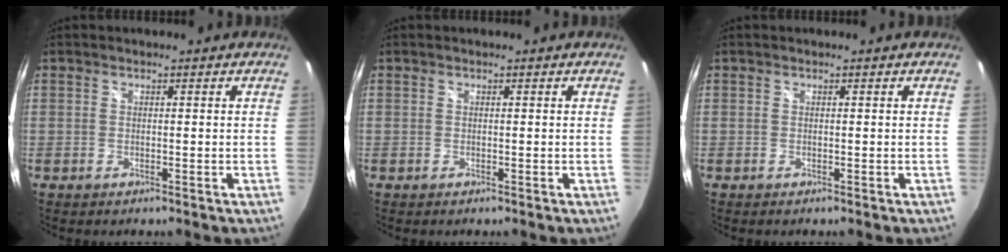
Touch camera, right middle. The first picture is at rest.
{"total": 0.0}
{"total": 0.0}